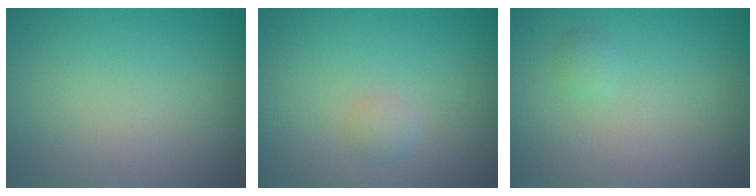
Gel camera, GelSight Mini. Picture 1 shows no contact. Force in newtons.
{"total": 0.9, "press": 0.9, "slide": 0.1}
{"total": 0.7, "press": 0.7, "slide": 0.1}